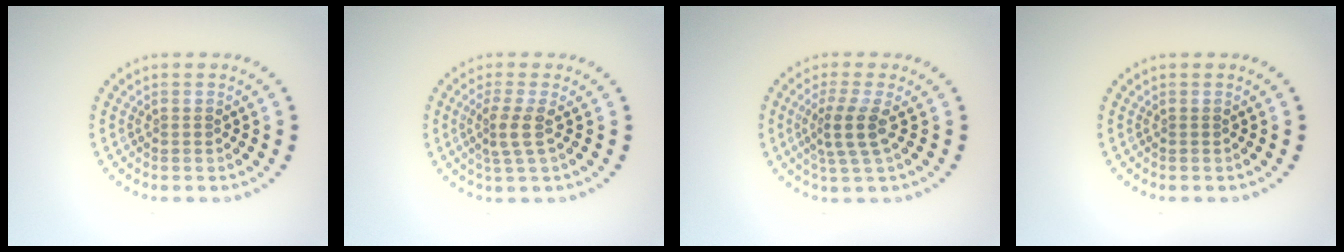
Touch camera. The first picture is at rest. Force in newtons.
{"total": 2.3, "press": 1.7, "slide": 1.5}
{"total": 3.0, "press": 2.2, "slide": 1.9}
{"total": 0.0}